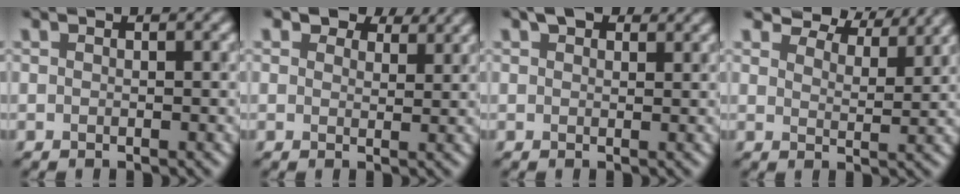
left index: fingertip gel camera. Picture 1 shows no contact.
{"total": 4.6, "force": [3.4, 2.3, 2.0], "torque": [-0.035, 0.004, 0.041]}
{"total": 2.3, "force": [1.6, 1.2, 1.2], "torque": [-0.018, 0.007, 0.020]}
{"total": 6.8, "force": [6.2, 1.7, 2.2], "torque": [-0.038, -0.005, 0.097]}